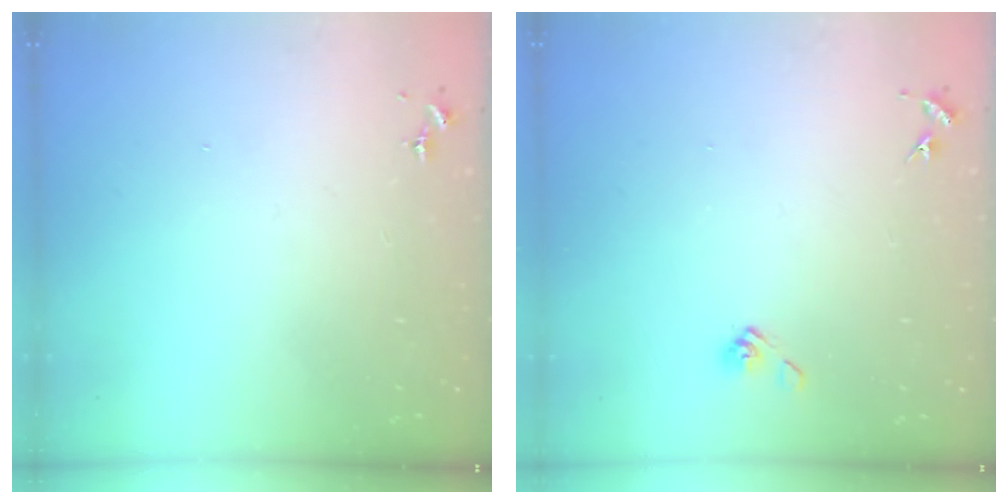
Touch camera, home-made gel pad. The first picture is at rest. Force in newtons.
{"total": 4.7, "press": 4.2, "slide": 2.2}